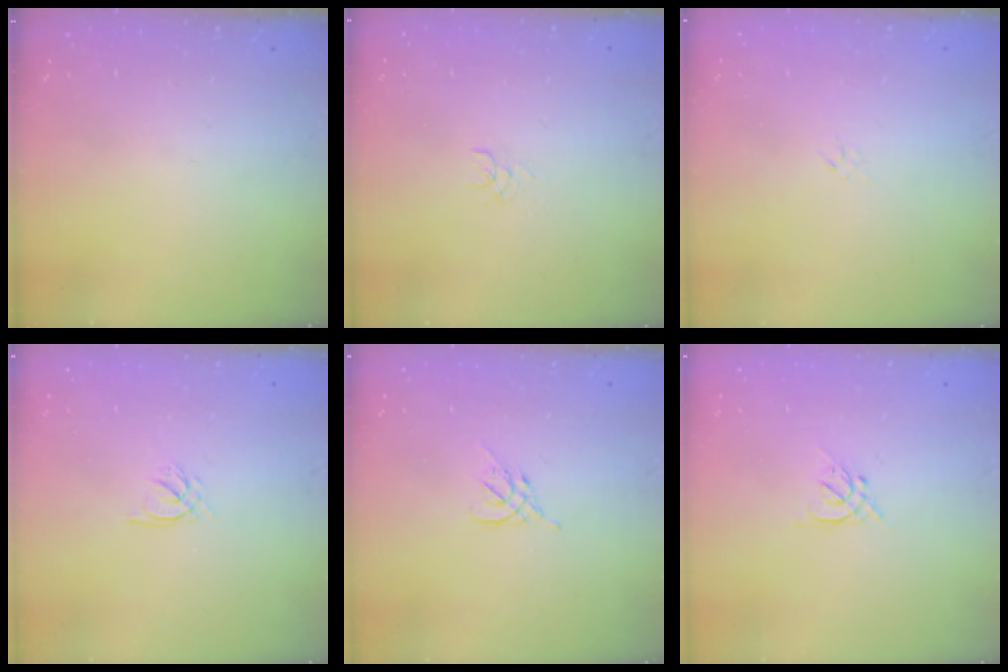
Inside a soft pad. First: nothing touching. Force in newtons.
{"total": 3.0, "press": 3.0, "slide": 0.2}
{"total": 0.0}
{"total": 2.0, "press": 1.9, "slide": 0.5}
{"total": 1.2, "press": 1.1, "slide": 0.5}
{"total": 1.3, "press": 1.2, "slide": 0.5}